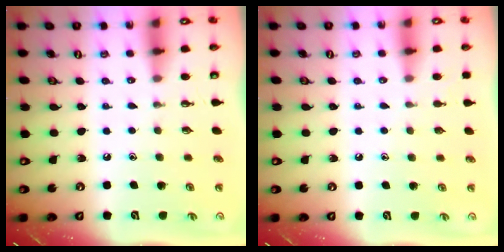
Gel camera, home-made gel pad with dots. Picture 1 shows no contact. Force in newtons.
{"total": 2.5, "press": 2.5, "slide": 0.3}